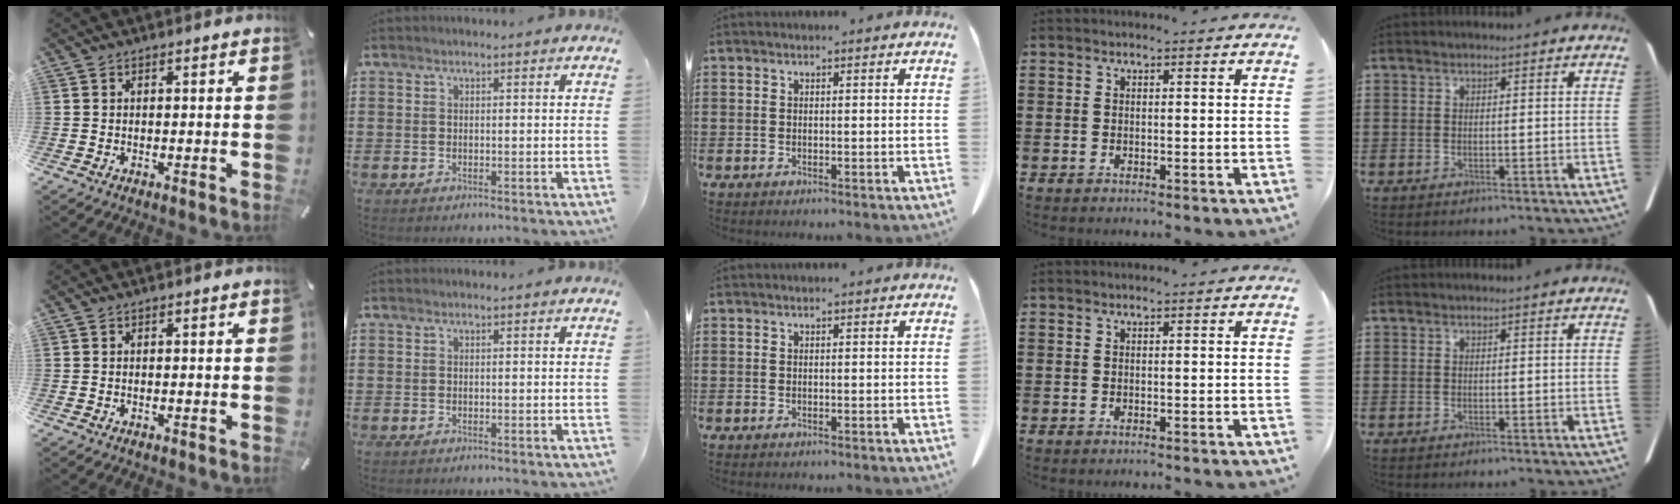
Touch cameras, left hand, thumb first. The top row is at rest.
{}